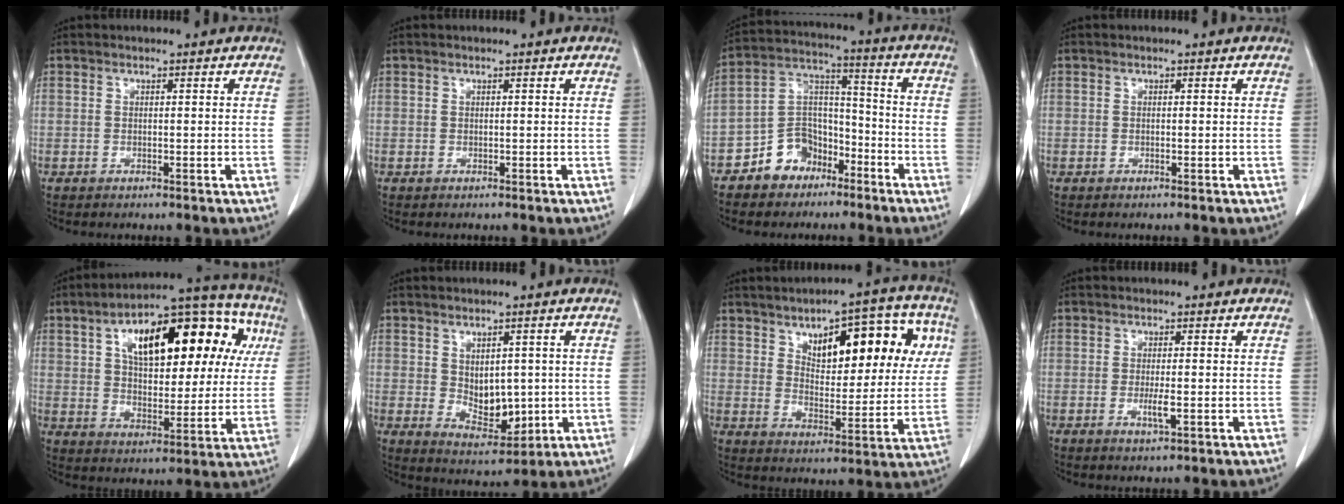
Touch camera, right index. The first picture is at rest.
{"total": 0.0}
{"total": 9.2, "force": [-5.9, 6.5, 3.0], "torque": [-0.062, 0.031, -0.105]}
{"total": 0.0}
{"total": 22.9, "force": [7.5, 9.9, 19.3], "torque": [-0.286, 0.059, 0.110]}
{"total": 6.8, "force": [0.1, 4.0, 5.4], "torque": [-0.087, -0.008, 0.023]}
{"total": 16.6, "force": [6.5, 6.7, 13.7], "torque": [-0.171, 0.029, 0.094]}
{"total": 2.5, "force": [-0.7, 0.2, 2.3], "torque": [-0.045, -0.005, -0.010]}